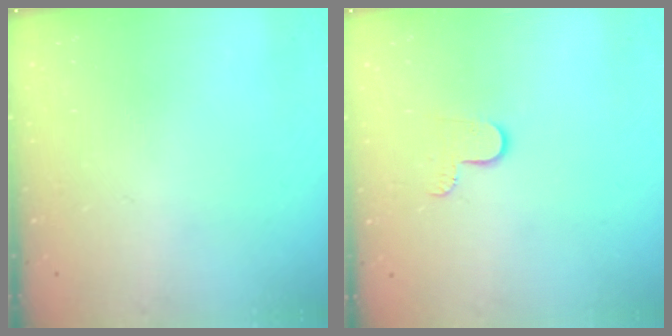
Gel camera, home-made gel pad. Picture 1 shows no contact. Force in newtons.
{"total": 5.2, "press": 5.2, "slide": 0.5}